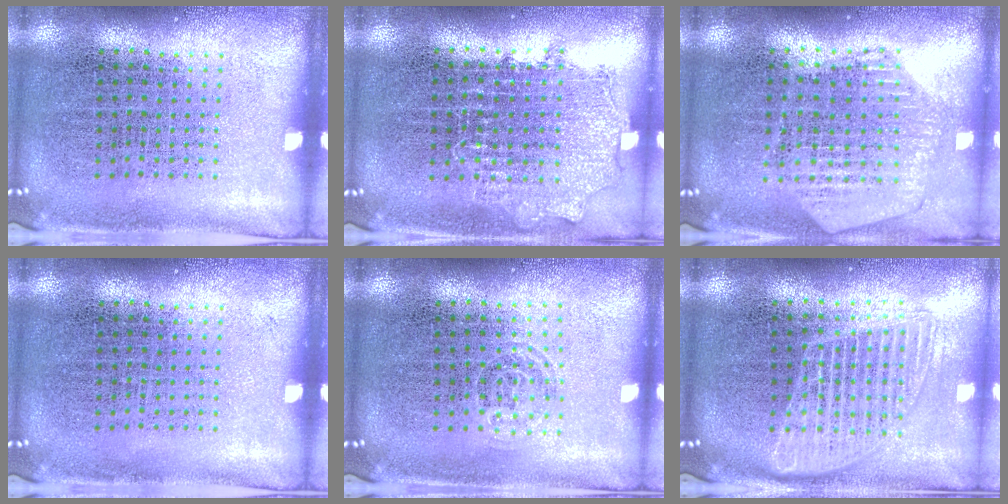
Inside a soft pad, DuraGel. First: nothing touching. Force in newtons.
{"total": 0.9, "press": 0.8, "slide": 0.2}
{"total": 0.9, "press": 0.8, "slide": 0.1}
{"total": 0.0}
{"total": 0.7, "press": 0.4, "slide": 0.6}
{"total": 1.7, "press": 1.5, "slide": 0.8}